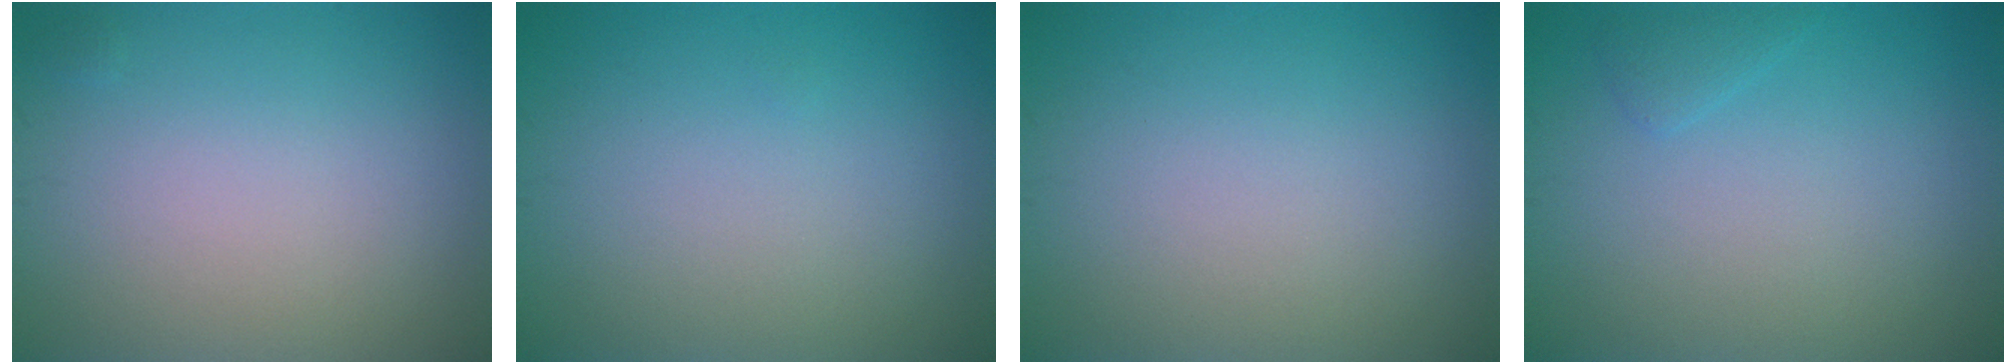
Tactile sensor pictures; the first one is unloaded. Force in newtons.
{"total": 0.0}
{"total": 0.0}
{"total": 0.9, "press": 0.9, "slide": 0.1}